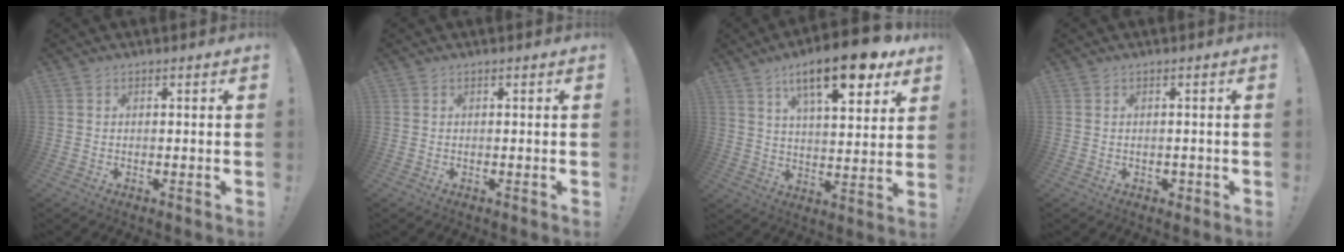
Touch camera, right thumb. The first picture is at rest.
{"total": 0.0}
{"total": 17.6, "force": [9.9, 5.3, 13.5], "torque": [-0.209, -0.048, 0.155]}
{"total": 1.4, "force": [-0.4, 1.2, 0.6], "torque": [0.001, 0.000, -0.010]}